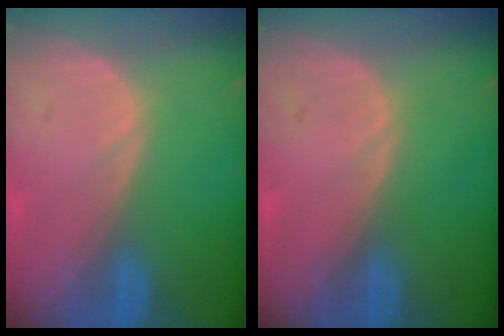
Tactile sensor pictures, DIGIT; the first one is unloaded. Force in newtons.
{"total": 0.0}